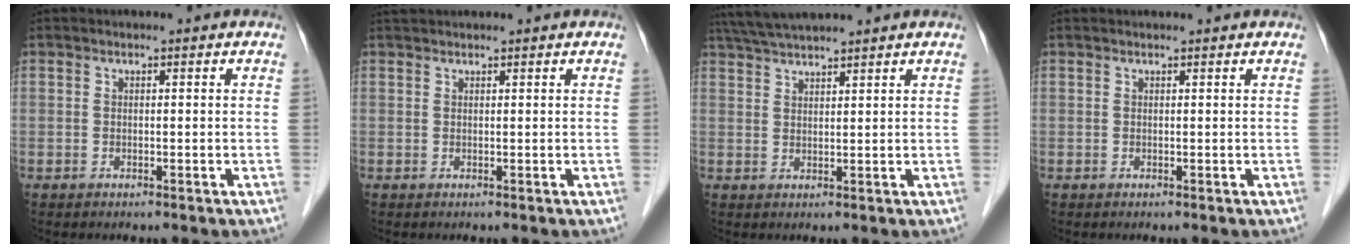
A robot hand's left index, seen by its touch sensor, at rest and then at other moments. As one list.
[{"total": 1.8, "force": [1.7, 0.1, 0.5], "torque": [-0.008, 0.024, 0.035]}, {"total": 6.4, "force": [5.9, -0.3, 2.6], "torque": [-0.049, 0.033, 0.107]}, {"total": 2.0, "force": [1.9, 0.1, 0.5], "torque": [-0.009, 0.021, 0.026]}]